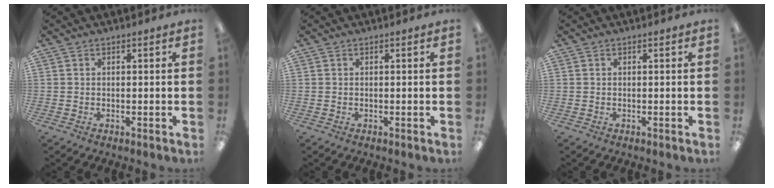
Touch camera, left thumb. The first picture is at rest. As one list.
[{"total": 0.0}, {"total": 0.0}]